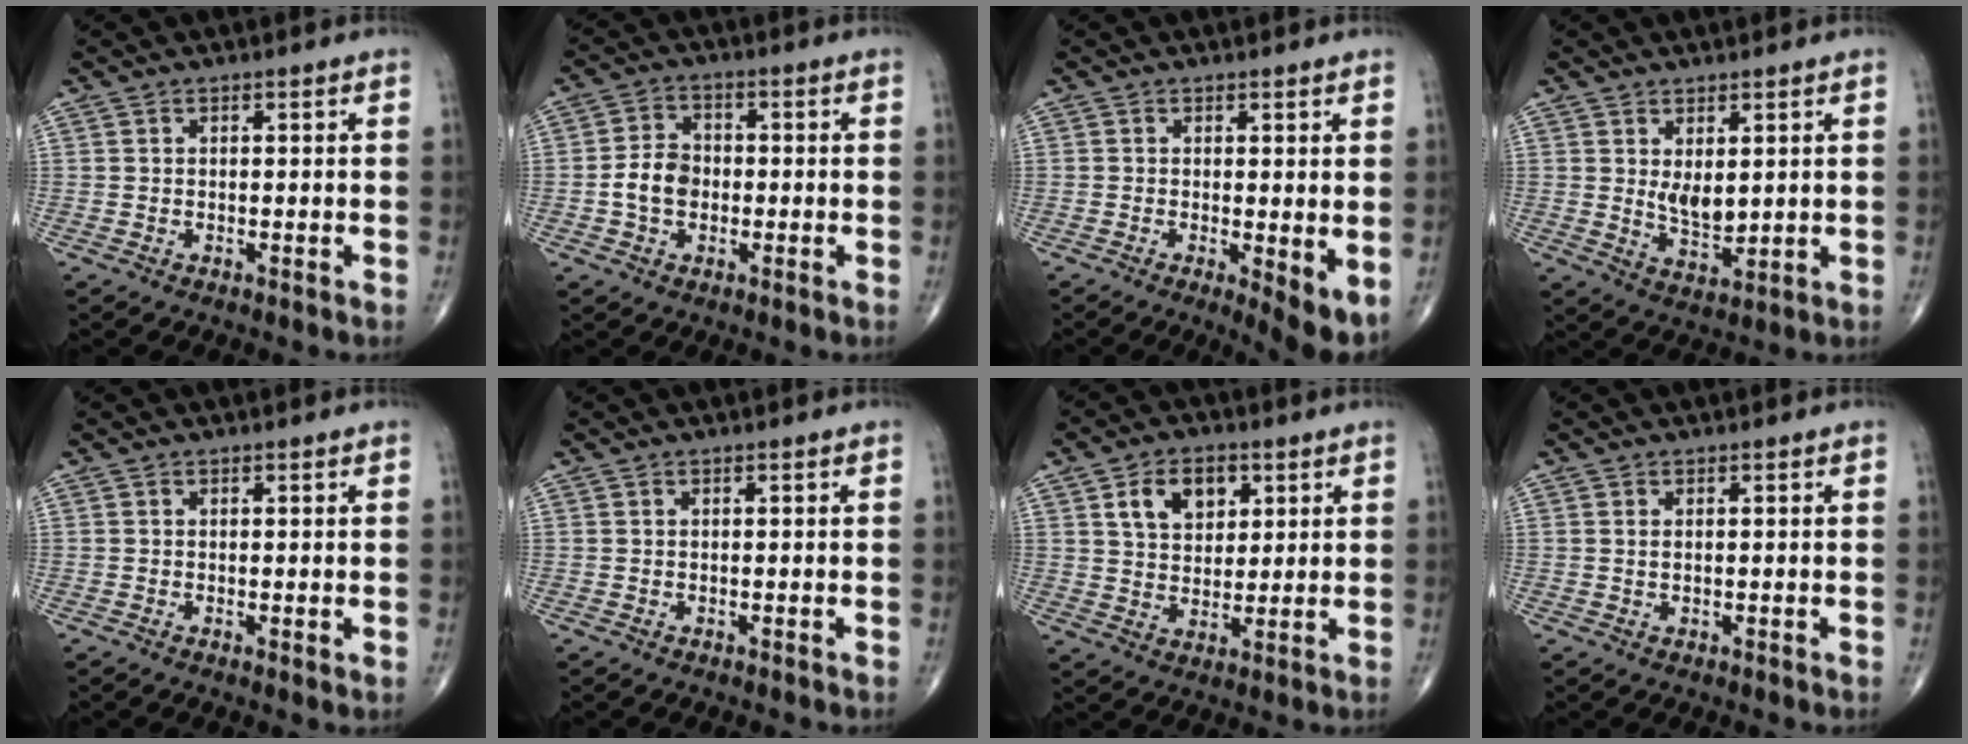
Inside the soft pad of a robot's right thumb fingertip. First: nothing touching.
{"total": 6.1, "force": [-1.1, 4.6, 3.8], "torque": [-0.058, 0.017, -0.027]}
{"total": 5.2, "force": [-0.7, 1.5, 4.9], "torque": [-0.075, -0.016, -0.011]}
{"total": 5.7, "force": [1.4, 3.0, 4.6], "torque": [-0.068, -0.023, 0.036]}
{"total": 0.8, "force": [0.1, 0.3, 0.7], "torque": [-0.014, -0.005, -0.002]}
{"total": 0.0}
{"total": 9.1, "force": [3.7, 6.2, 5.5], "torque": [-0.062, -0.015, 0.064]}
{"total": 0.6, "force": [0.2, 0.3, 0.5], "torque": [-0.011, 0.000, 0.004]}